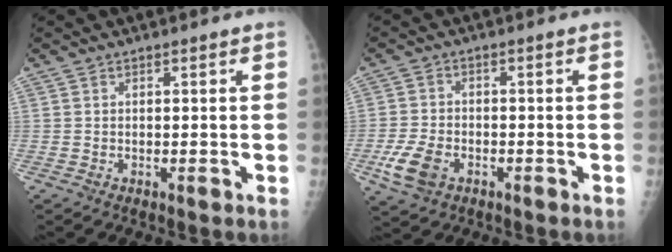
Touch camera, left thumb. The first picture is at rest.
{"total": 6.9, "force": [-2.9, 4.4, 4.3], "torque": [-0.088, 0.007, -0.053]}